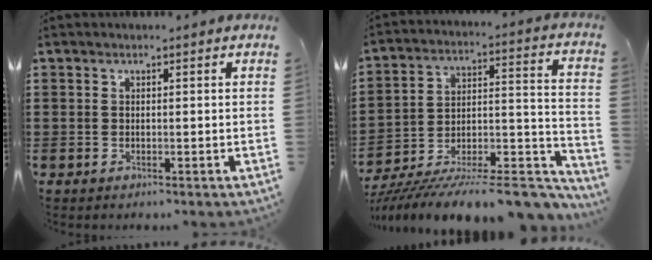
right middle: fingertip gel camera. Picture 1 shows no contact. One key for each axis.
{"total": 12.1, "fx": -10.8, "fy": 1.4, "fz": 5.2, "tx": -0.054, "ty": 0.026, "tz": -0.201}